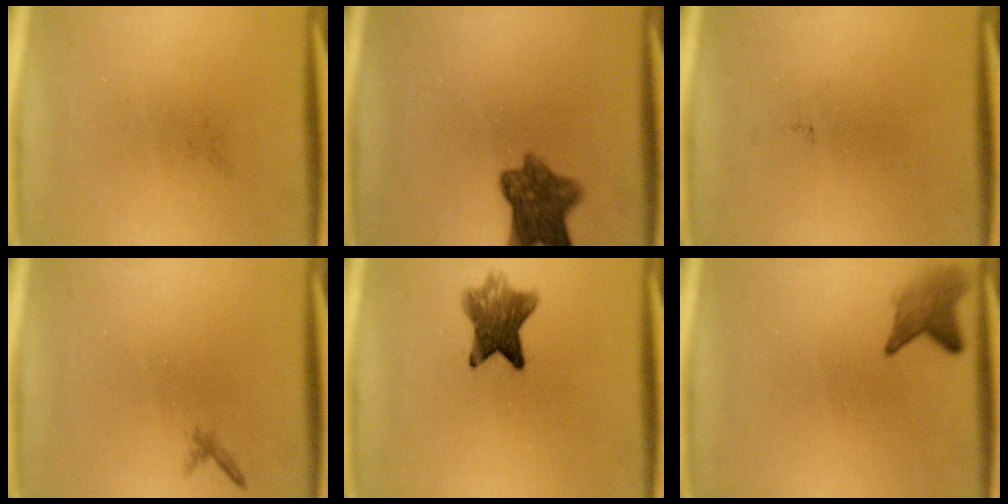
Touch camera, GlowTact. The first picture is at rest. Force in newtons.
{"total": 8.0}
{"total": 0.0}
{"total": 0.6}
{"total": 7.0}
{"total": 2.9}